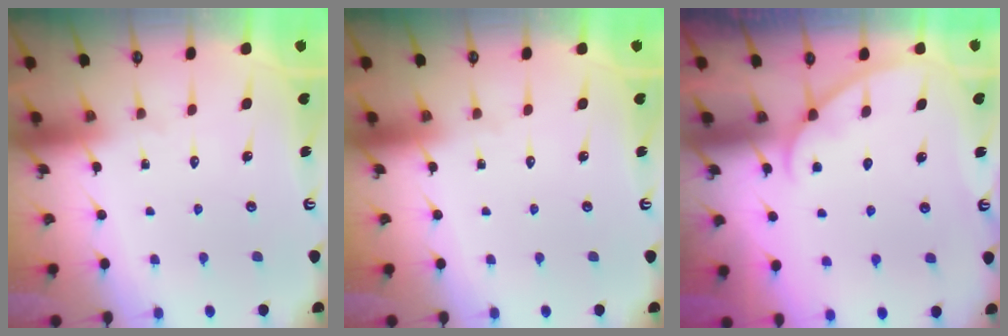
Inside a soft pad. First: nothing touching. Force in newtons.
{"total": 0.0}
{"total": 3.6, "press": 3.6, "slide": 0.3}